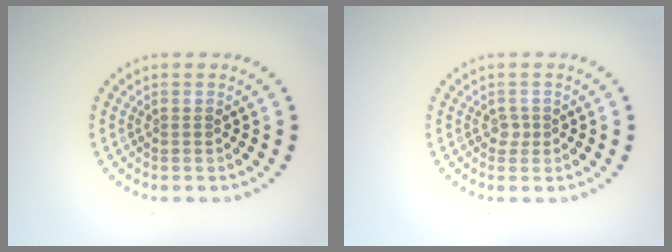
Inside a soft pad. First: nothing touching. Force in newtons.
{"total": 0.9, "press": 0.7, "slide": 0.6}